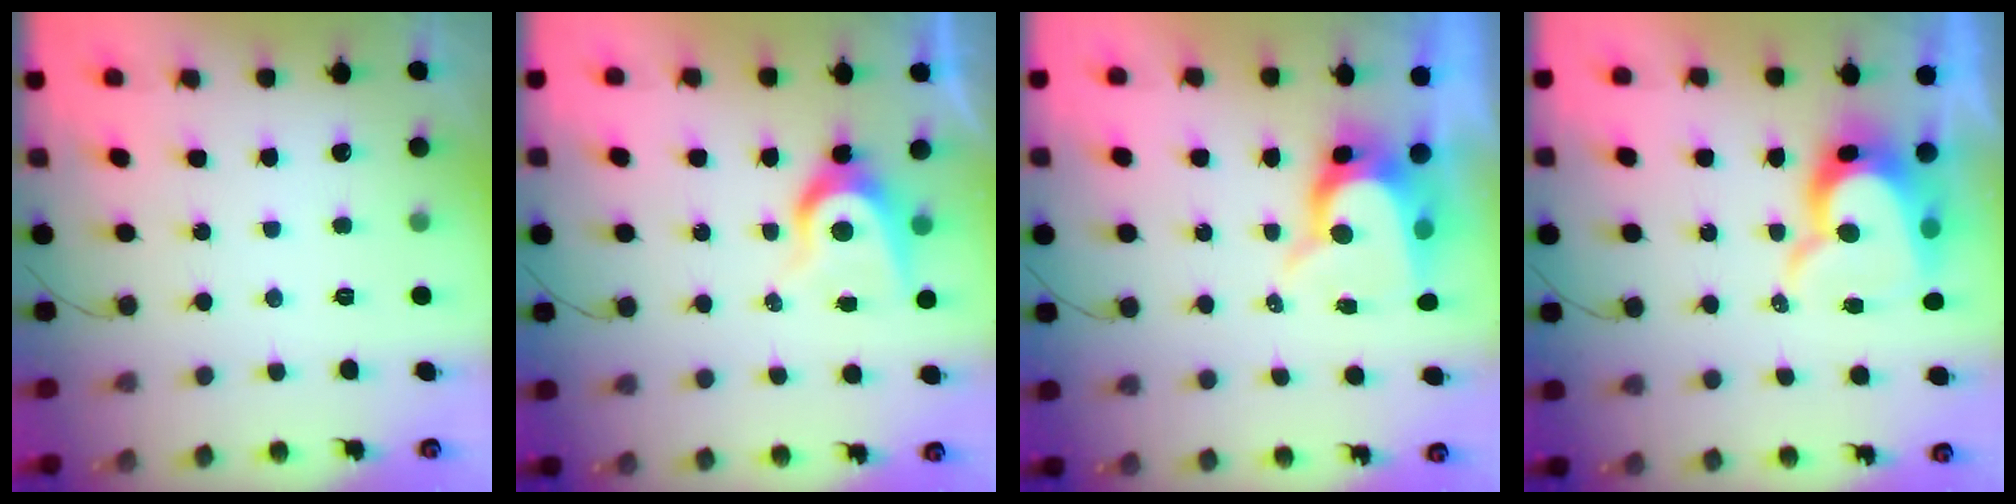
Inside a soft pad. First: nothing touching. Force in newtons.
{"total": 7.1, "press": 7.1, "slide": 0.5}
{"total": 9.8, "press": 9.7, "slide": 1.1}
{"total": 13.4, "press": 13.4, "slide": 1.1}